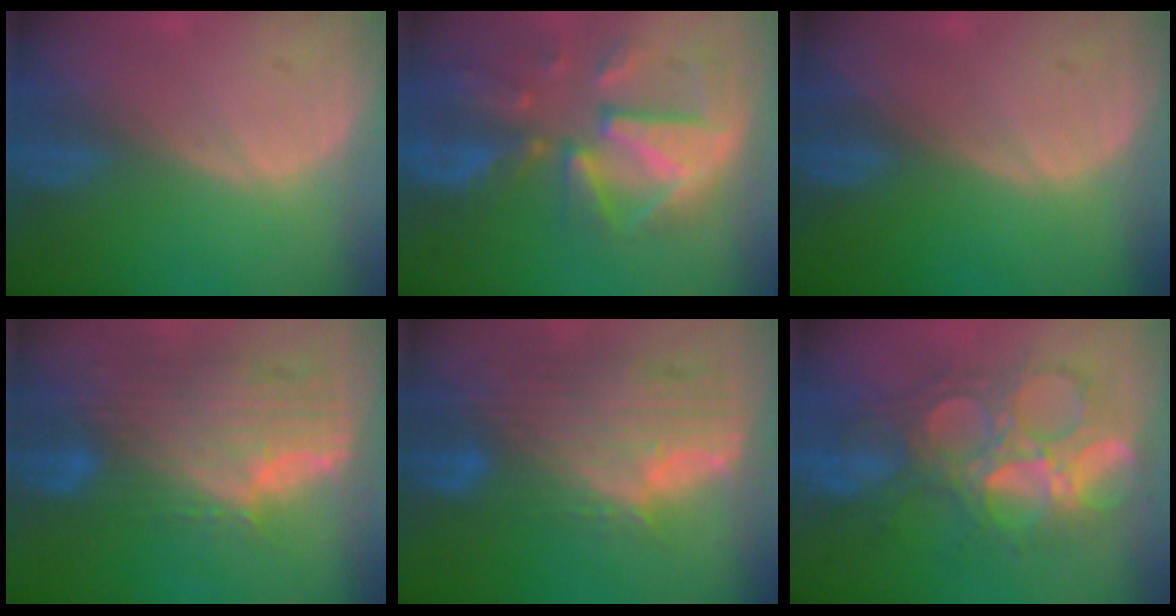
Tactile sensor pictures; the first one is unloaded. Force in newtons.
{"total": 12.1, "press": 10.5, "slide": 6.2}
{"total": 0.0}
{"total": 11.8, "press": 10.1, "slide": 6.1}
{"total": 11.9, "press": 10.2, "slide": 6.2}
{"total": 10.6, "press": 10.5, "slide": 0.7}